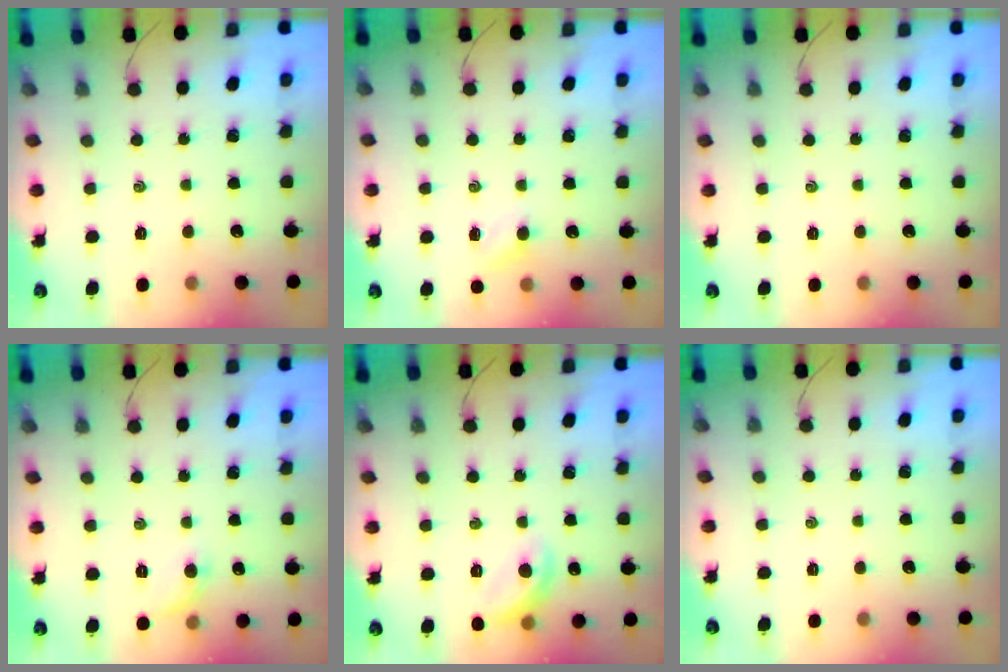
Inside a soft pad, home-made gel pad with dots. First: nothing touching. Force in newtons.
{"total": 4.2, "press": 4.0, "slide": 1.3}
{"total": 0.0}
{"total": 5.5, "press": 5.2, "slide": 1.8}
{"total": 9.3, "press": 9.2, "slide": 1.2}
{"total": 0.0}